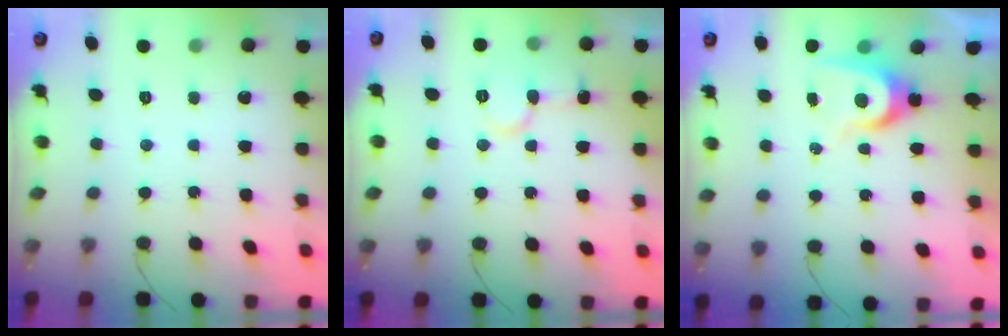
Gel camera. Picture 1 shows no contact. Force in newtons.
{"total": 8.1, "press": 8.1, "slide": 0.8}
{"total": 6.9, "press": 6.9, "slide": 0.4}